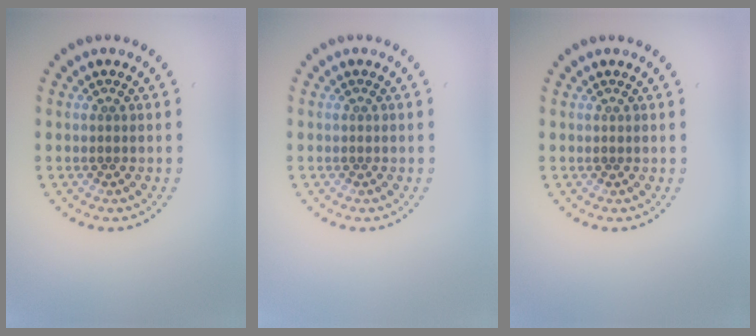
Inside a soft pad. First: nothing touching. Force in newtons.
{"total": 0.0}
{"total": 0.0}